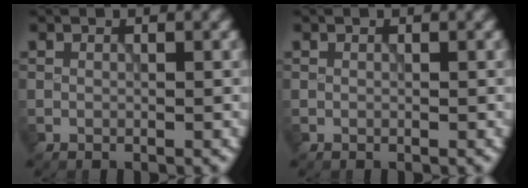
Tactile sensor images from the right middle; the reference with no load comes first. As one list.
[{"total": 0.0}]